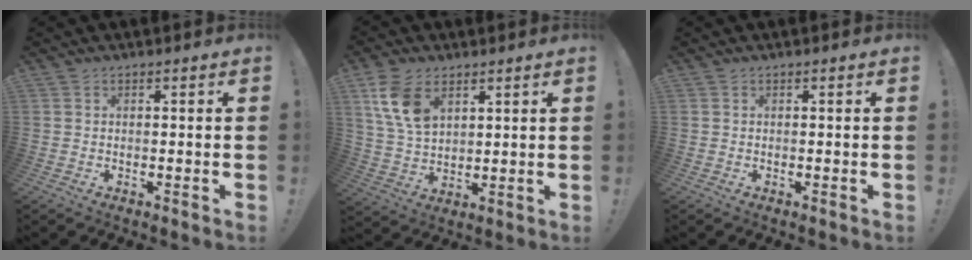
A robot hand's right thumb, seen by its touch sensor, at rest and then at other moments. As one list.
[{"total": 11.6, "force": [5.8, 7.2, 6.9], "torque": [-0.128, -0.015, 0.113]}, {"total": 0.0}]